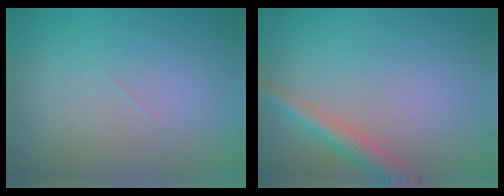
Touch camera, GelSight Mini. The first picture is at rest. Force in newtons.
{"total": 2.6, "press": 2.6, "slide": 0.1}